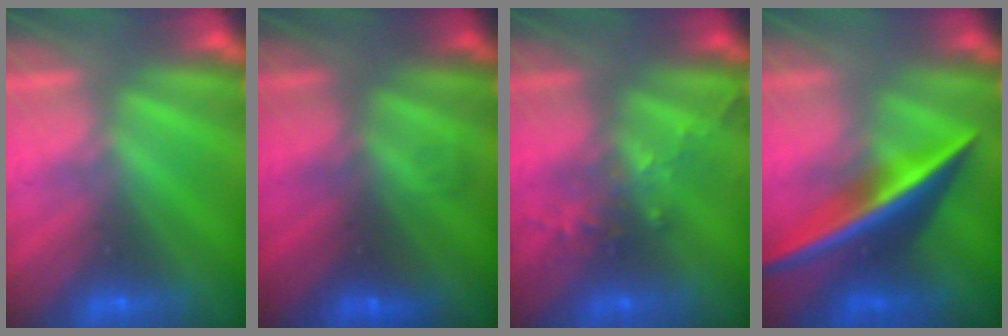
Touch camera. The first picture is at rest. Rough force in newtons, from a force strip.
{"total": 1.7}
{"total": 2.8}
{"total": 2.7}